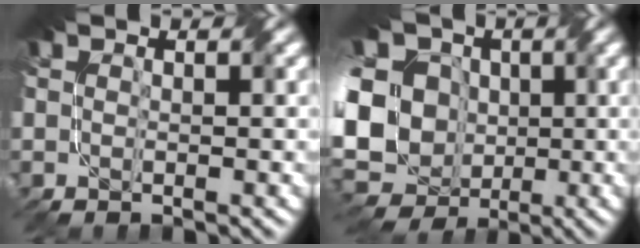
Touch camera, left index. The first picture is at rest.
{"total": 20.7, "force": [-0.7, 17.8, 10.5], "torque": [-0.250, 0.026, -0.052]}